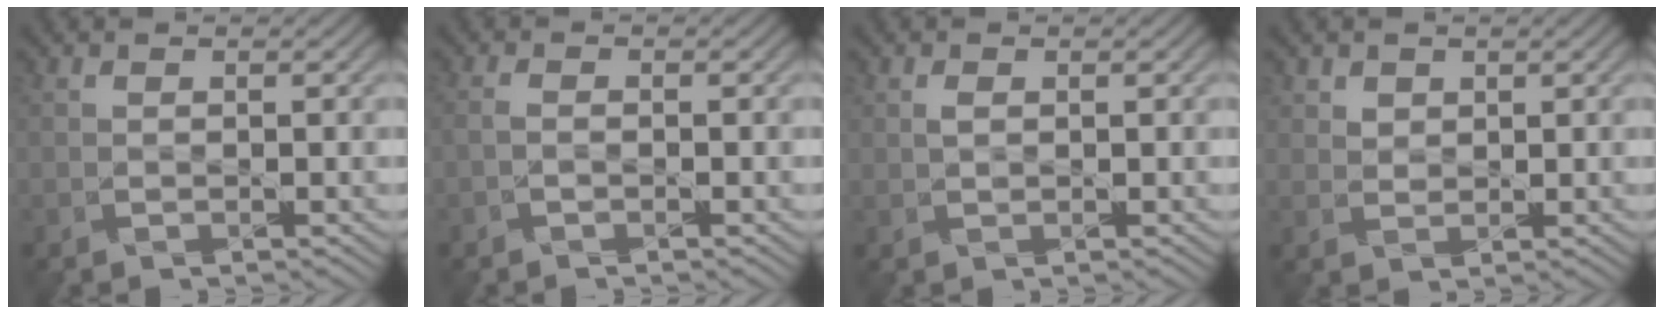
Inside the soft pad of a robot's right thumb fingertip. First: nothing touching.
{"total": 0.8, "force": [-0.7, -0.1, 0.5], "torque": [-0.012, 0.006, -0.015]}
{"total": 0.8, "force": [0.7, 0.1, 0.1], "torque": [-0.003, 0.005, 0.014]}
{"total": 2.7, "force": [2.3, 1.4, 0.3], "torque": [-0.023, -0.001, 0.051]}